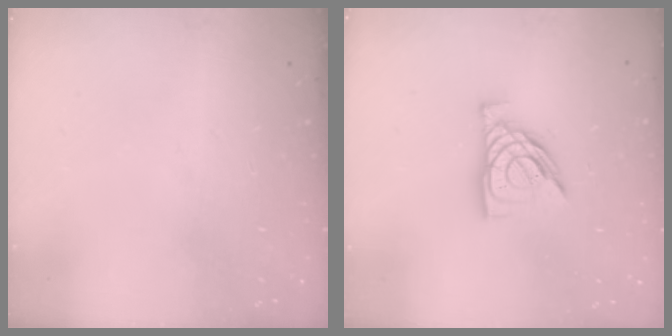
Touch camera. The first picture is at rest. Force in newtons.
{"total": 10.7, "press": 10.6, "slide": 1.2}